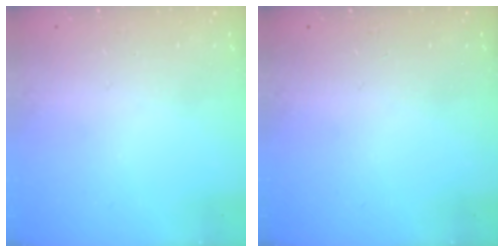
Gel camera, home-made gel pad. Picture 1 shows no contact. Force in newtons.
{"total": 0.0}